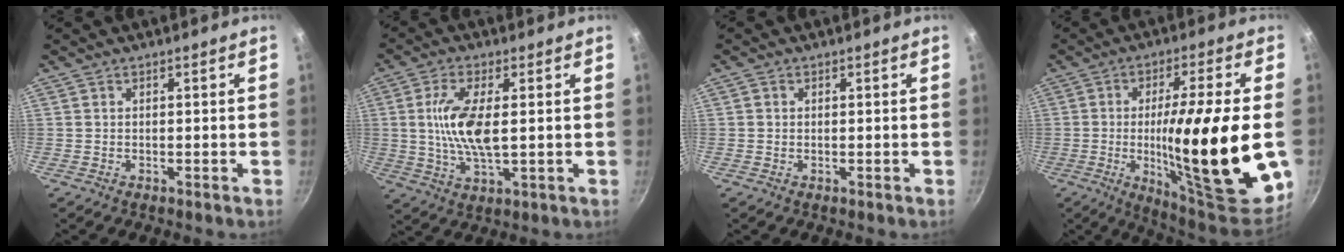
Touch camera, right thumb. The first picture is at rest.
{"total": 10.3, "force": [1.0, 3.9, 9.4], "torque": [-0.189, -0.003, 0.021]}
{"total": 0.6, "force": [0.1, 0.6, 0.2], "torque": [-0.002, 0.001, 0.000]}
{"total": 26.7, "force": [-2.9, 5.6, 25.9], "torque": [-0.385, -0.009, -0.034]}